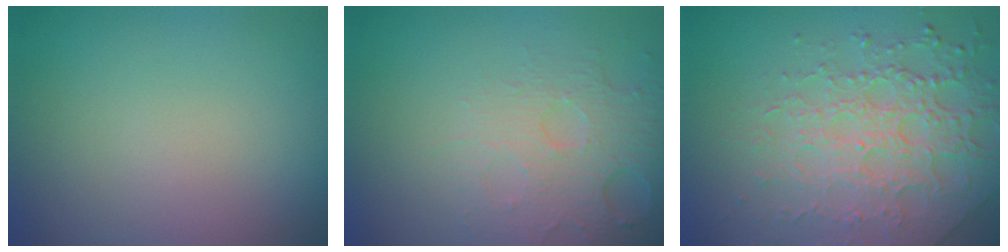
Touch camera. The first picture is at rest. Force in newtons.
{"total": 4.9, "press": 3.2, "slide": 3.6}
{"total": 7.6, "press": 5.5, "slide": 5.2}